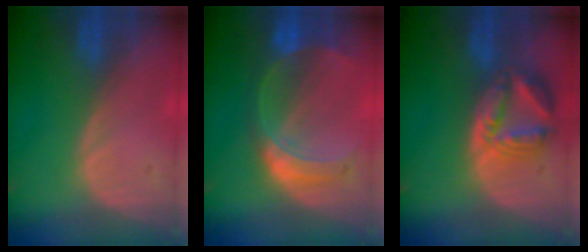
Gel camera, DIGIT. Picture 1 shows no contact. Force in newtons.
{"total": 7.6, "press": 6.6, "slide": 3.8}
{"total": 8.0, "press": 7.1, "slide": 3.7}